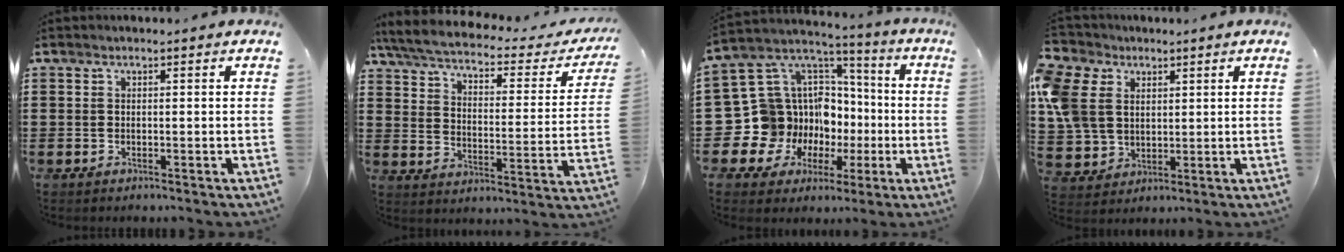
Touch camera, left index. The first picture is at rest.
{"total": 4.0, "force": [3.1, 0.5, 2.3], "torque": [-0.062, -0.027, 0.048]}
{"total": 14.1, "force": [-3.6, 13.2, 3.5], "torque": [-0.129, -0.036, -0.030]}
{"total": 9.4, "force": [3.7, 7.5, 4.3], "torque": [-0.148, 0.007, 0.071]}